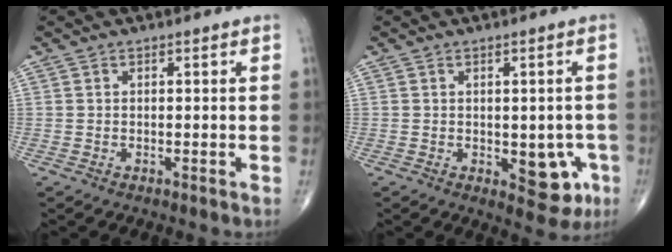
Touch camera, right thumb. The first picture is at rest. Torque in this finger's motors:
{"motor_torque": [2.71, 2.29, 0.83, -0.62, 0.04]}